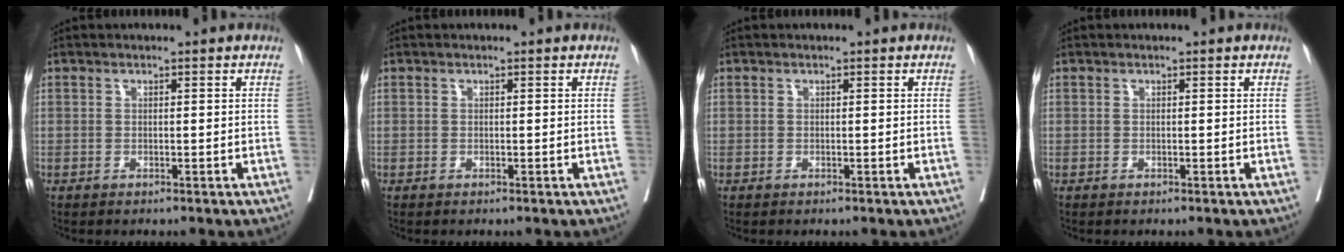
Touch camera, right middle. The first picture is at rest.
{"total": 0.0}
{"total": 0.0}
{"total": 0.0}